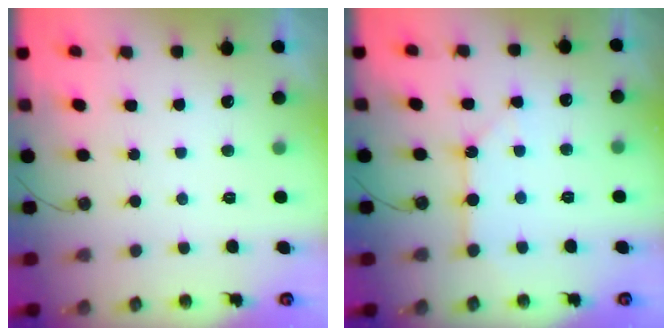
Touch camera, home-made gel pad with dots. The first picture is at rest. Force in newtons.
{"total": 2.7, "press": 2.6, "slide": 0.3}